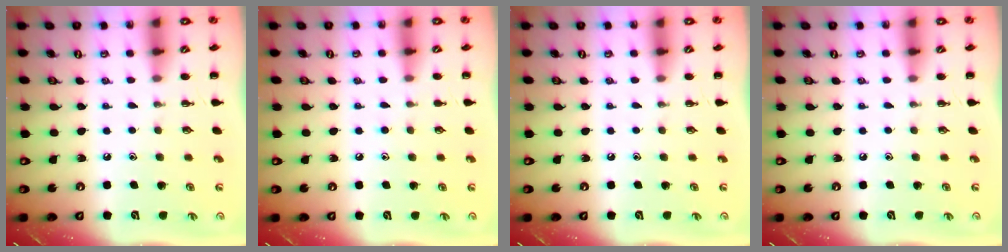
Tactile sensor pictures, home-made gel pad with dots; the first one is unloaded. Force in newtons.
{"total": 4.2, "press": 3.9, "slide": 1.5}
{"total": 0.0}
{"total": 0.0}